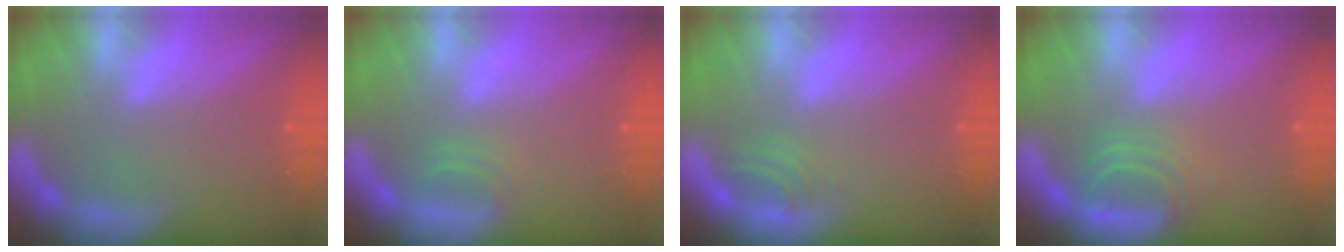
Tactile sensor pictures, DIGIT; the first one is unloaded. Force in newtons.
{"total": 1.4}
{"total": 1.5}
{"total": 4.0}